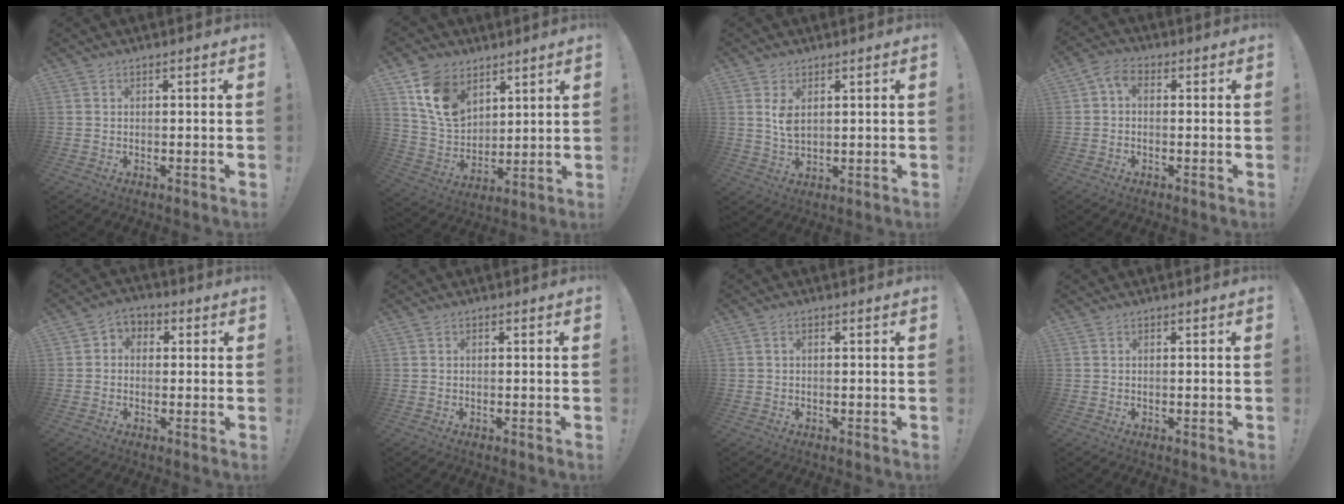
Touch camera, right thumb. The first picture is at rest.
{"total": 13.9, "force": [7.9, 9.3, 6.6], "torque": [-0.123, -0.033, 0.160]}
{"total": 4.6, "force": [1.8, 2.5, 3.4], "torque": [-0.061, -0.011, 0.029]}
{"total": 4.1, "force": [0.5, 2.4, 3.2], "torque": [-0.060, 0.005, 0.012]}
{"total": 4.1, "force": [-0.9, 3.6, 1.6], "torque": [-0.026, 0.014, -0.015]}
{"total": 0.0}
{"total": 0.9, "force": [0.1, 0.5, 0.7], "torque": [-0.017, 0.004, 0.002]}
{"total": 0.0}